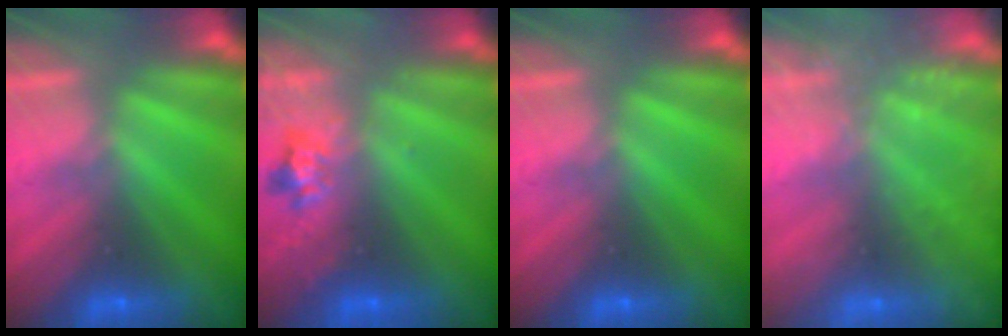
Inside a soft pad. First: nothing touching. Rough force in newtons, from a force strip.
{"total": 2.4}
{"total": 0.0}
{"total": 2.4}